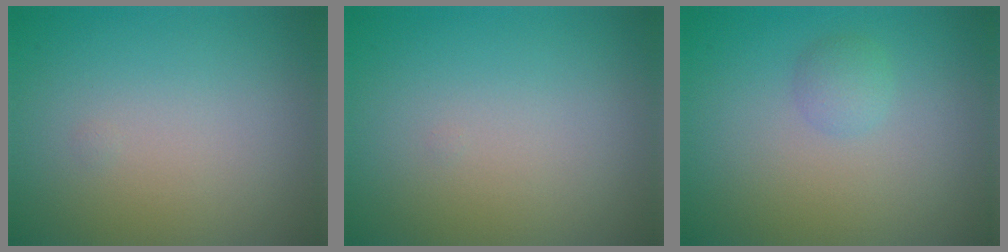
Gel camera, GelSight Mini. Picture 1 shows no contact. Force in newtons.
{"total": 0.0}
{"total": 1.3, "press": 1.3, "slide": 0.0}